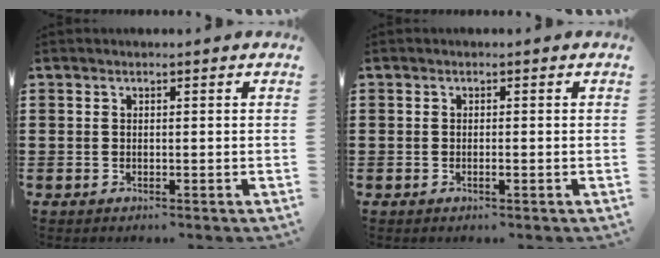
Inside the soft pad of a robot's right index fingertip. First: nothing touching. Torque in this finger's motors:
{"motor_torque": [-0.45, 0.54, 0.07, 0.00]}